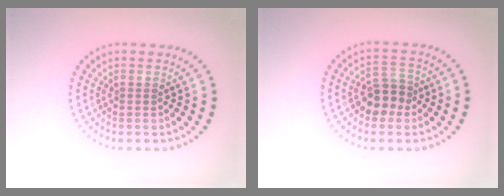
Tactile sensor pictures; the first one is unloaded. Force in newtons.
{"total": 3.4, "press": 3.2, "slide": 1.1}